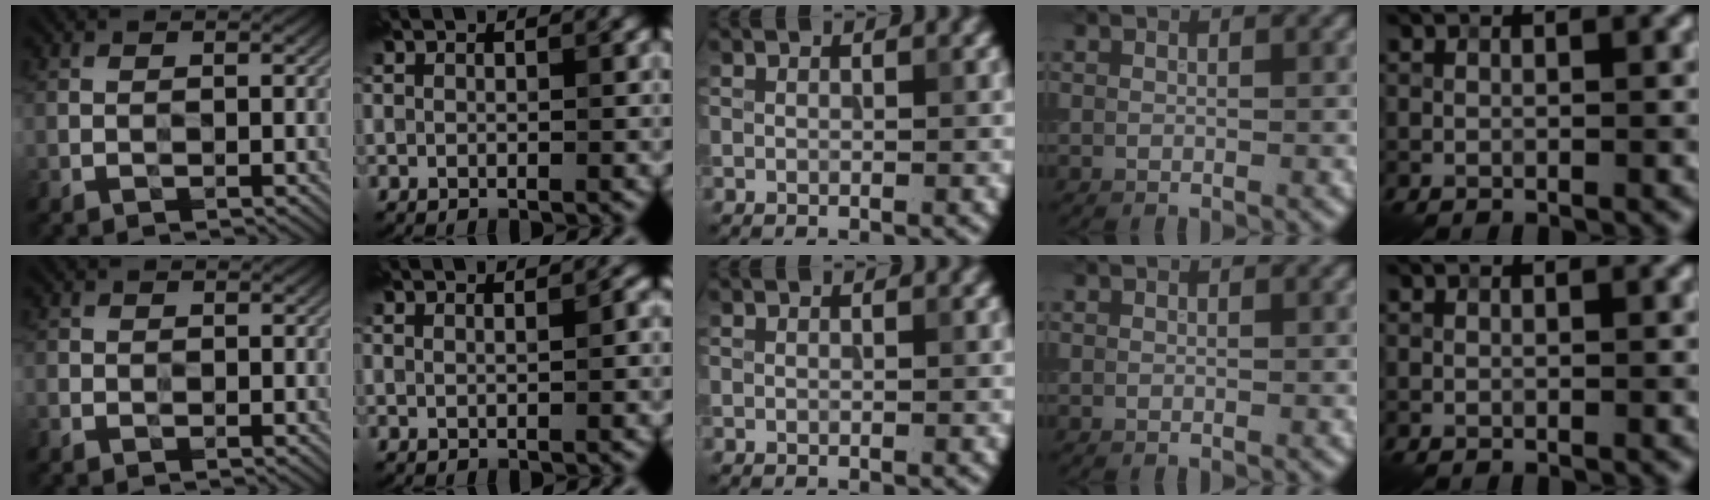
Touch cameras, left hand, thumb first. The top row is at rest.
{"thumb": {"total": 1.0, "force": [-0.8, 0.5, -0.1], "torque": [0.005, 0.000, -0.017]}, "index": {"total": 0.9, "force": [0.6, 0.1, 0.7], "torque": [-0.009, 0.001, 0.009]}}